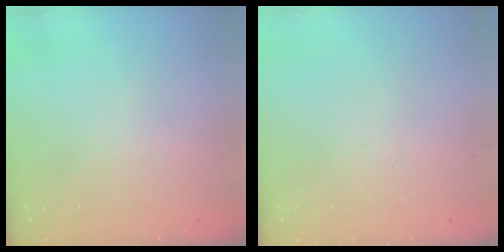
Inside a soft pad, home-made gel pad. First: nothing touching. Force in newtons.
{"total": 0.0}